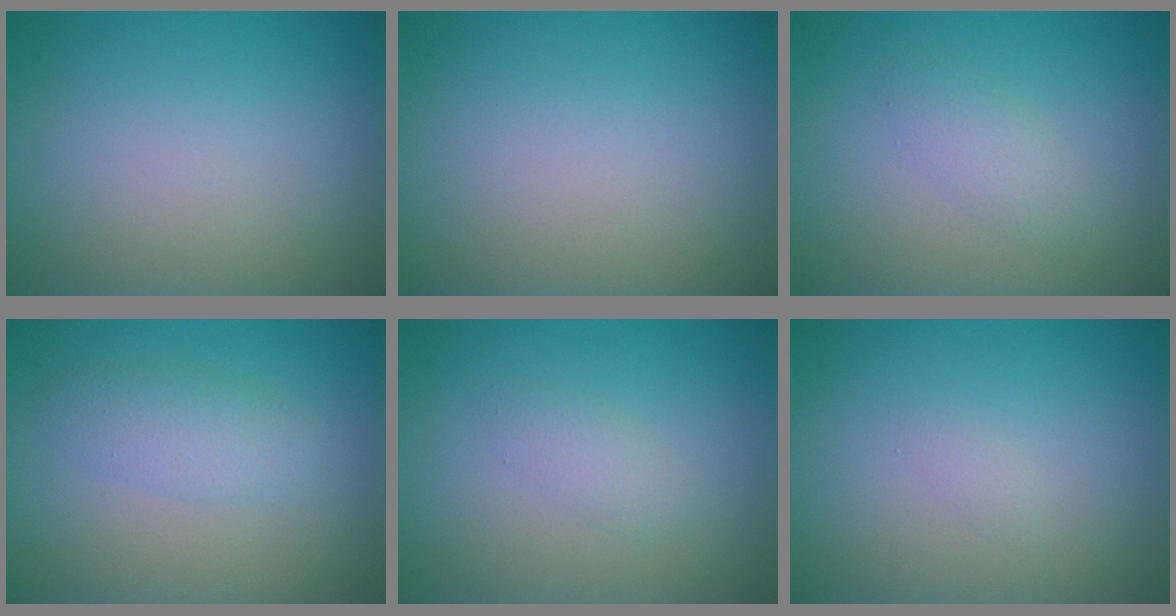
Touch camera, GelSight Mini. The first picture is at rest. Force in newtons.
{"total": 0.0}
{"total": 1.8, "press": 1.8, "slide": 0.1}
{"total": 2.4, "press": 2.4, "slide": 0.0}
{"total": 1.3, "press": 1.3, "slide": 0.1}
{"total": 0.6, "press": 0.5, "slide": 0.1}